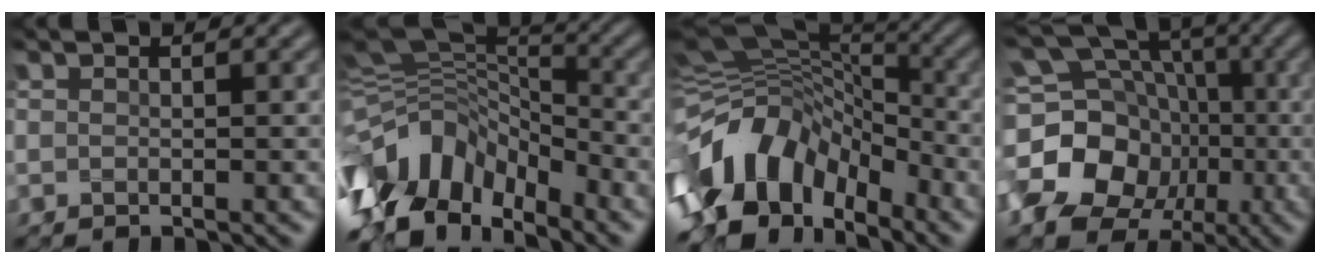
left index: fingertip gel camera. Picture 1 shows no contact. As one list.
[{"total": 11.0, "force": [-5.5, 6.7, 6.8], "torque": [-0.152, 0.019, -0.113]}, {"total": 11.8, "force": [-5.0, 7.8, 7.4], "torque": [-0.162, 0.015, -0.102]}, {"total": 18.1, "force": [-3.4, 15.7, 8.2], "torque": [-0.199, 0.001, -0.081]}]